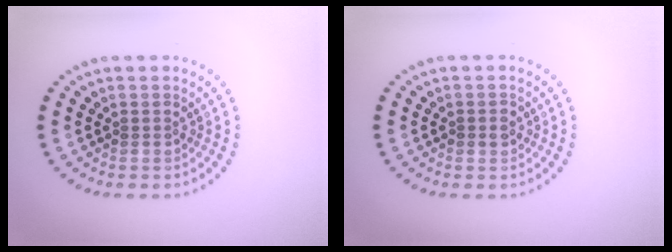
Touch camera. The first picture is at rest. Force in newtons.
{"total": 1.1, "press": 1.1, "slide": 0.1}